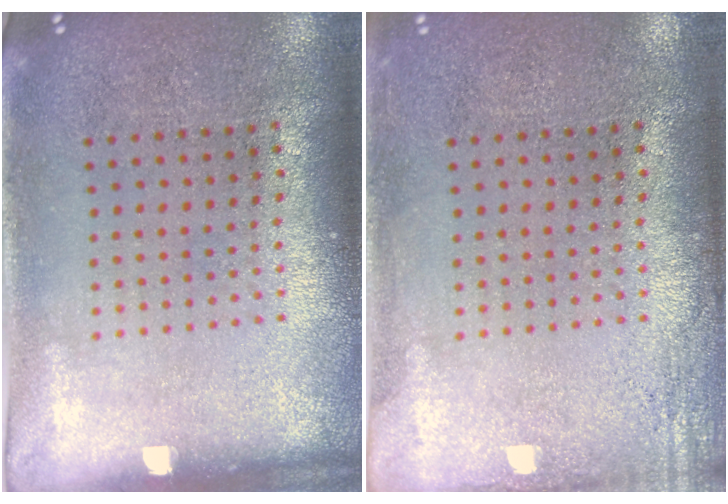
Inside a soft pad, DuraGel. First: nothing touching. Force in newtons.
{"total": 1.8, "press": 1.8, "slide": 0.2}